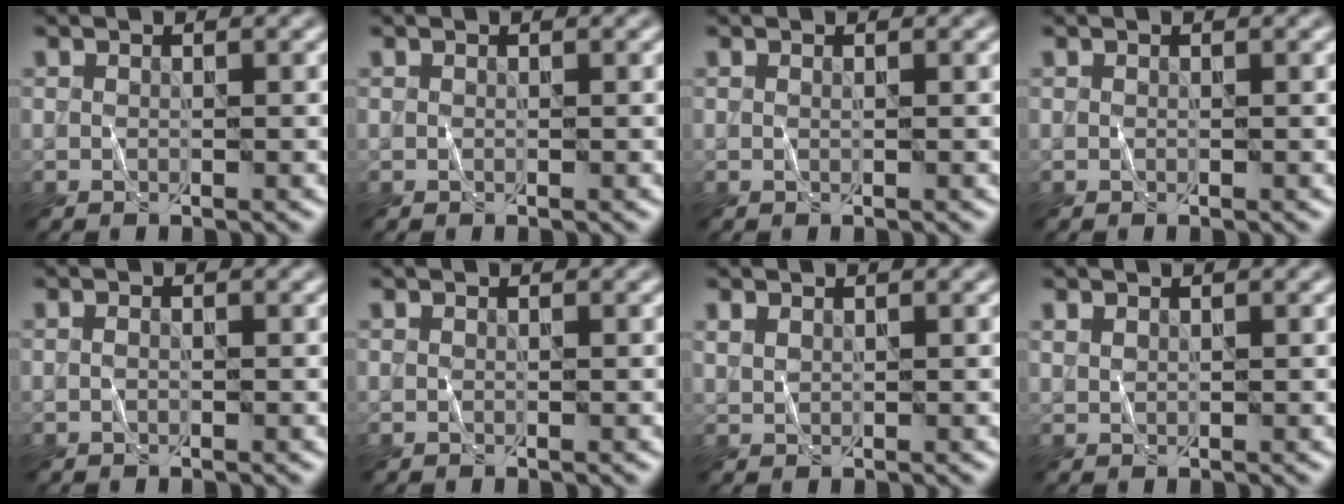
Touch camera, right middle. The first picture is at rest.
{"total": 0.0}
{"total": 0.0}
{"total": 0.0}
{"total": 0.5, "force": [-0.1, 0.3, 0.4], "torque": [-0.011, 0.000, -0.004]}
{"total": 0.0}
{"total": 1.0, "force": [0.6, 0.6, 0.5], "torque": [-0.018, 0.001, 0.019]}
{"total": 0.7, "force": [0.5, 0.4, 0.3], "torque": [-0.012, 0.001, 0.015]}